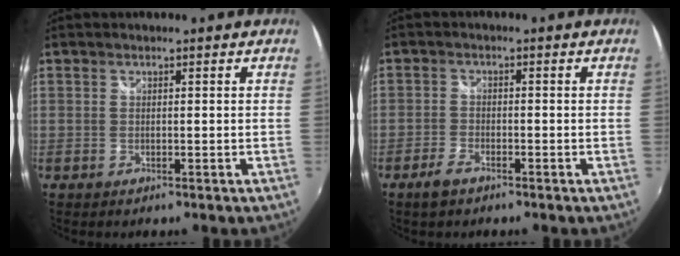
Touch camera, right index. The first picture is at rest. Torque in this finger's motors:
{"motor_torque": [0.04, -0.08, 0.20, 0.03]}